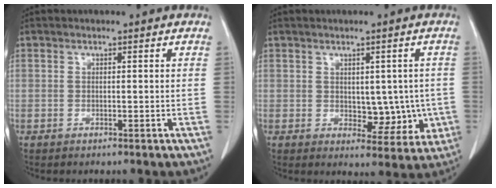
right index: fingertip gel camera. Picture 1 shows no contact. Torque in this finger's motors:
{"motor_torque": [-0.02, 0.14, 0.09, 0.02]}